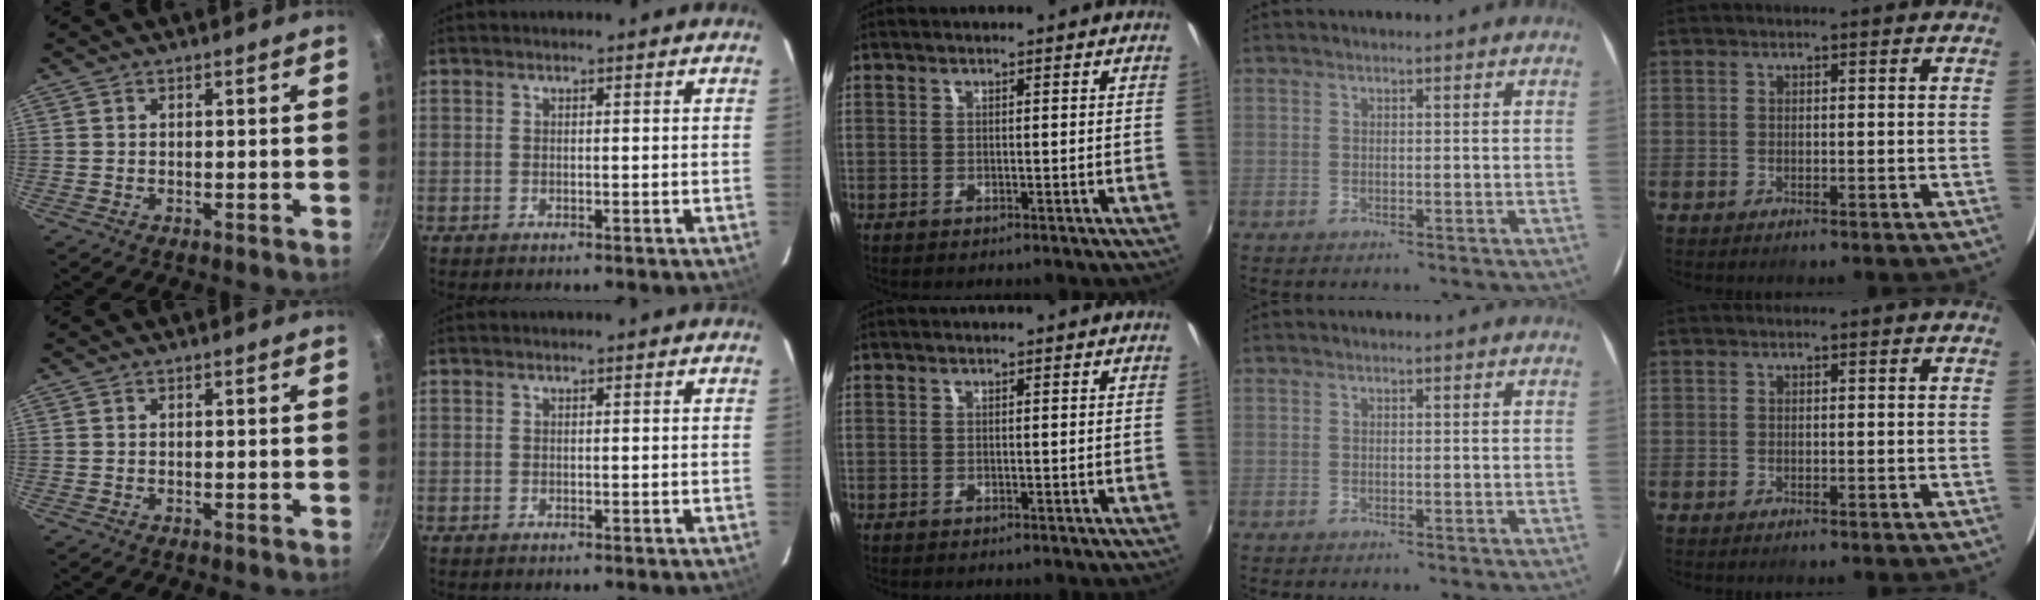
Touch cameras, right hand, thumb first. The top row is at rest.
{}